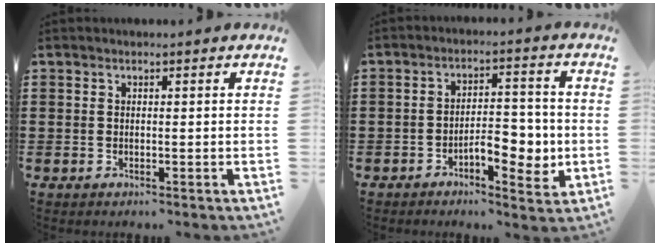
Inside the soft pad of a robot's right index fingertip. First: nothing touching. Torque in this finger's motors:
{"motor_torque": [0.39, -0.11, 0.39, 0.07]}